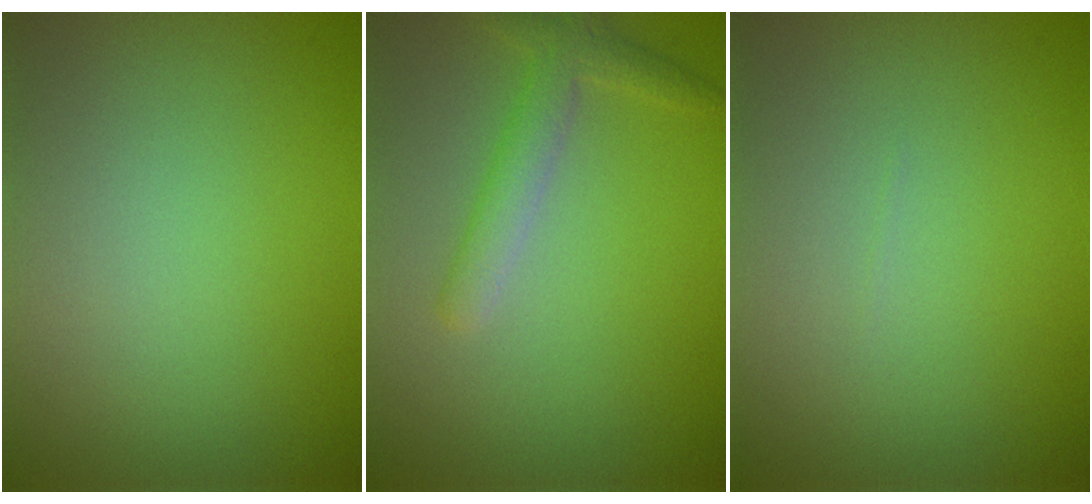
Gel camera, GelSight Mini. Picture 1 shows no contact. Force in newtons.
{"total": 2.6, "press": 2.6, "slide": 0.1}
{"total": 0.0}